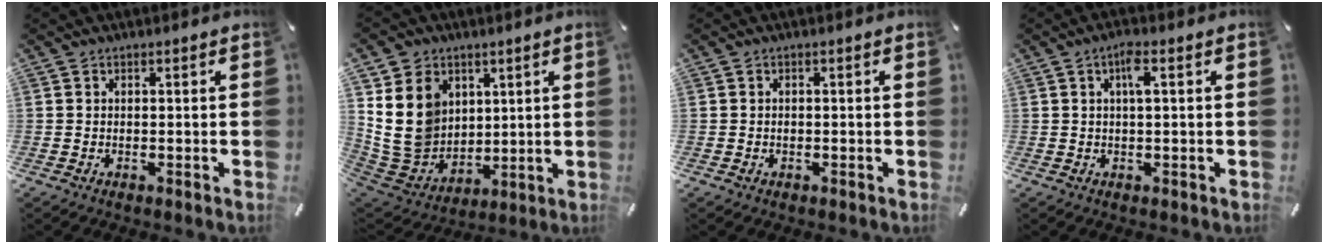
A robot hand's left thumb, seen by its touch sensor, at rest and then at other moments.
{"total": 15.7, "force": [4.2, 13.3, 7.2], "torque": [-0.162, -0.022, 0.083]}
{"total": 0.9, "force": [-0.2, 0.7, 0.4], "torque": [-0.007, 0.004, -0.006]}
{"total": 3.7, "force": [0.9, 0.8, 3.4], "torque": [-0.070, 0.006, 0.013]}